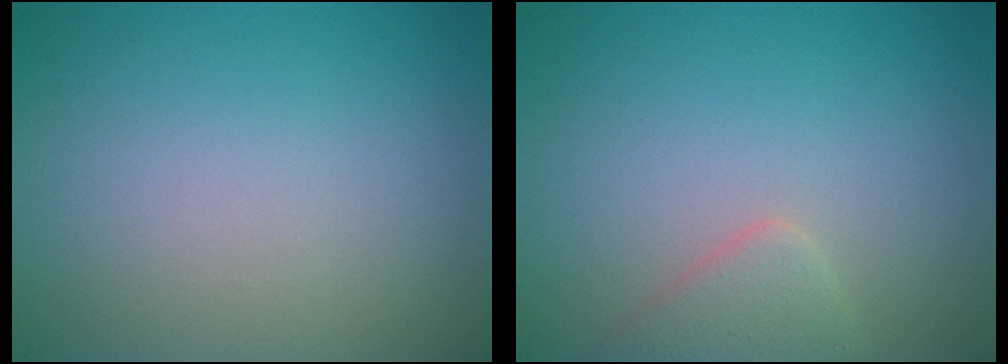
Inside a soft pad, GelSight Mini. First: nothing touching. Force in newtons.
{"total": 2.1, "press": 2.1, "slide": 0.2}